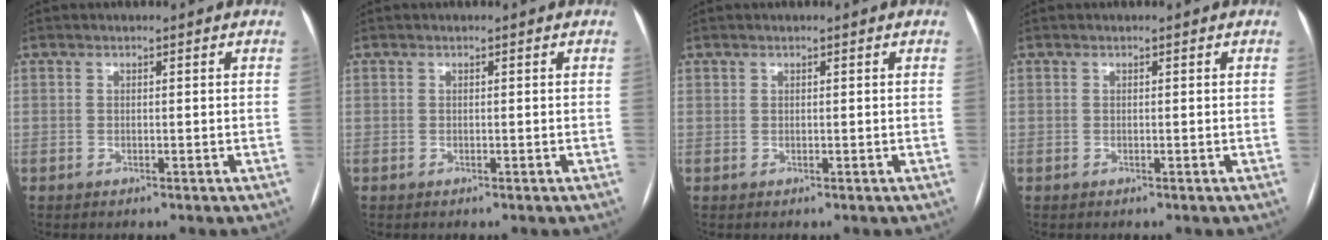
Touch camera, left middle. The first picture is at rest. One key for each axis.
{"total": 0.0}
{"total": 0.0}
{"total": 0.0}